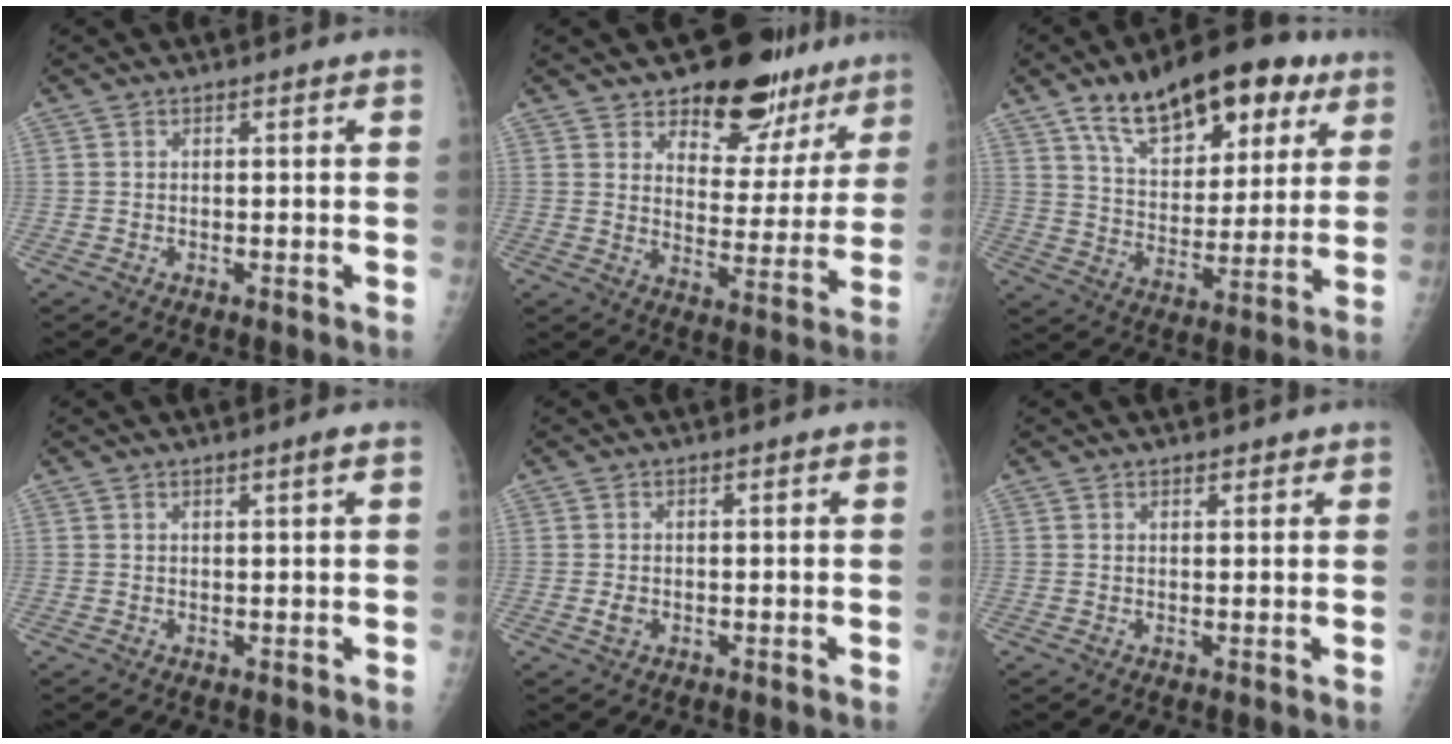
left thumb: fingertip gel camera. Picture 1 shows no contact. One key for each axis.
{"total": 17.0, "fx": 13.0, "fy": 8.9, "fz": 6.3, "tx": -0.025, "ty": -0.085, "tz": 0.166}
{"total": 21.5, "fx": 12.1, "fy": 10.8, "fz": 14.2, "tx": -0.178, "ty": -0.029, "tz": 0.197}
{"total": 1.3, "fx": 0.8, "fy": -0.1, "fz": 1.0, "tx": -0.015, "ty": -0.005, "tz": 0.014}
{"total": 1.4, "fx": -0.1, "fy": 1.0, "fz": 0.9, "tx": -0.016, "ty": -0.002, "tz": 0.000}
{"total": 1.6, "fx": 1.3, "fy": 0.8, "fz": 0.5, "tx": 0.001, "ty": -0.007, "tz": 0.015}